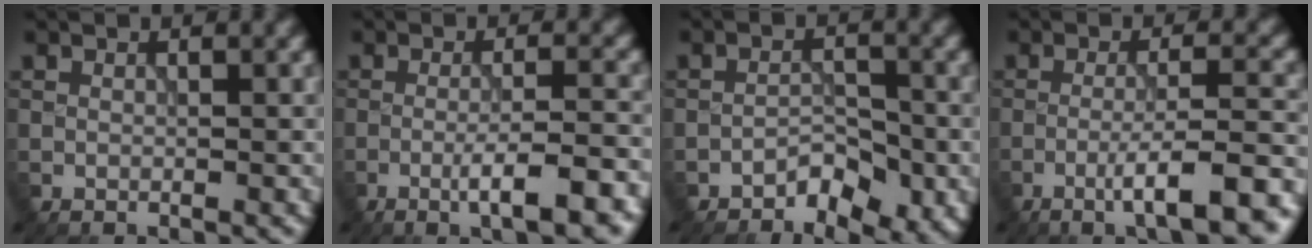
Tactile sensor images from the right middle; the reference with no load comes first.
{"total": 5.7, "force": [-2.5, 0.8, 5.0], "torque": [-0.074, 0.007, -0.042]}
{"total": 2.5, "force": [-1.7, 1.2, 1.3], "torque": [-0.015, 0.009, -0.027]}
{"total": 7.6, "force": [-4.0, 1.1, 6.3], "torque": [-0.092, 0.010, -0.062]}